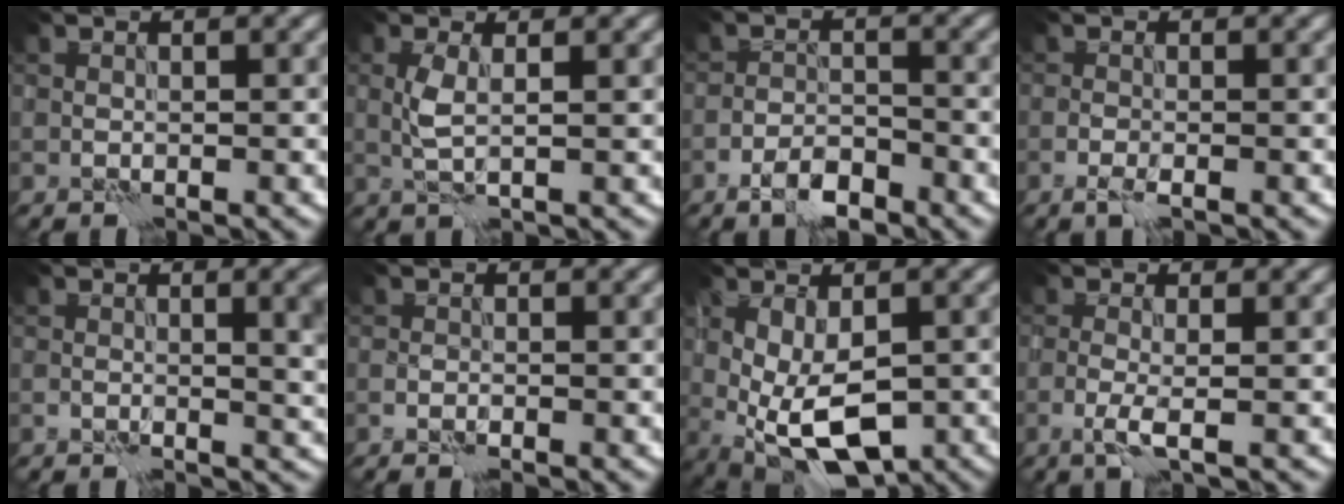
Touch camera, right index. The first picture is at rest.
{"total": 1.9, "force": [0.5, 0.2, 1.8], "torque": [-0.046, 0.001, 0.010]}
{"total": 3.4, "force": [-2.6, 1.0, 1.9], "torque": [-0.031, 0.003, -0.050]}
{"total": 1.1, "force": [-0.6, 0.0, 0.9], "torque": [-0.021, -0.002, -0.014]}
{"total": 3.7, "force": [0.2, 1.0, 3.6], "torque": [-0.048, -0.005, 0.002]}
{"total": 0.7, "force": [-0.4, 0.1, 0.6], "torque": [-0.013, 0.000, -0.008]}
{"total": 7.7, "force": [-1.8, 3.7, 6.5], "torque": [-0.130, -0.021, -0.015]}
{"total": 1.8, "force": [-0.6, -0.1, 1.7], "torque": [-0.040, -0.002, -0.015]}